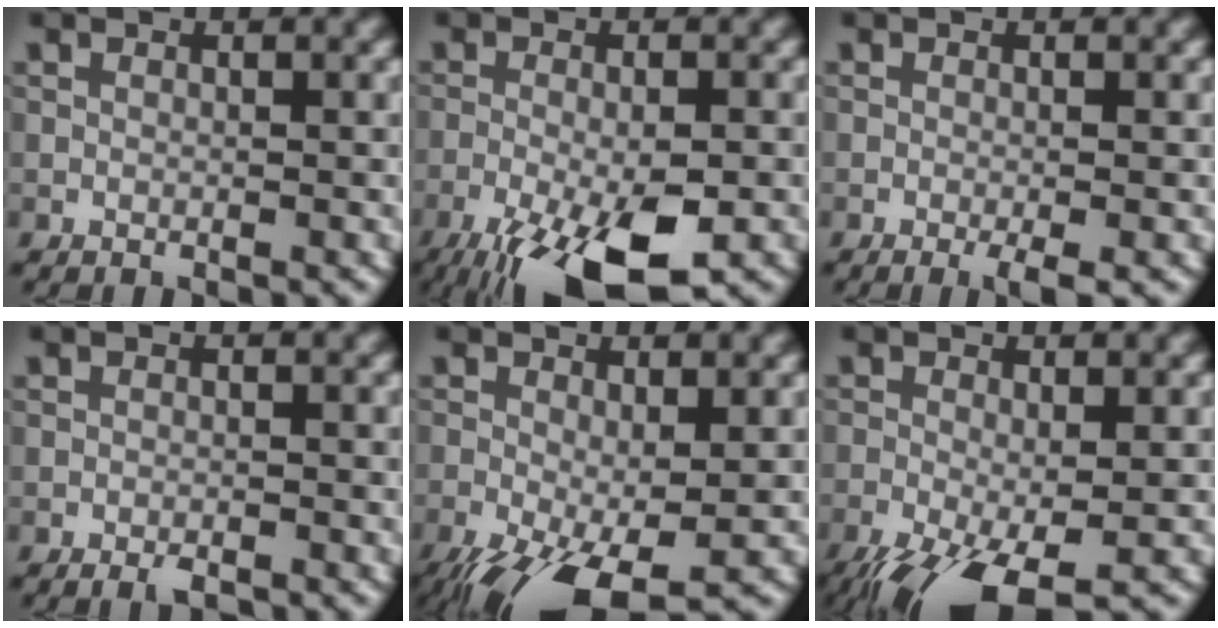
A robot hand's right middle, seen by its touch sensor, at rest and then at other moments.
{"total": 10.6, "force": [-5.8, 3.2, 8.3], "torque": [-0.155, -0.026, -0.097]}
{"total": 1.8, "force": [-0.7, 0.2, 1.6], "torque": [-0.025, -0.007, -0.014]}
{"total": 1.4, "force": [-1.1, 0.3, 0.9], "torque": [-0.013, -0.003, -0.017]}
{"total": 8.6, "force": [-4.1, 3.2, 6.9], "torque": [-0.141, -0.030, -0.064]}
{"total": 8.1, "force": [-4.4, 2.7, 6.3], "torque": [-0.129, -0.029, -0.077]}